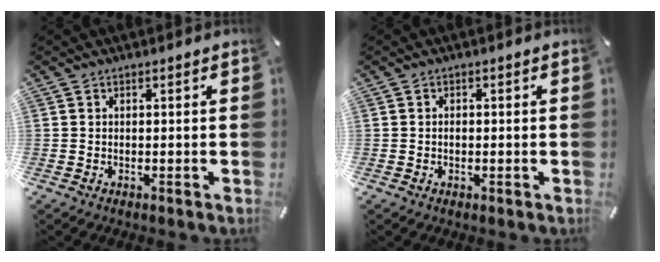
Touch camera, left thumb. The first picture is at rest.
{"total": 1.0, "force": [-0.1, 0.8, 0.7], "torque": [-0.016, 0.001, -0.003]}